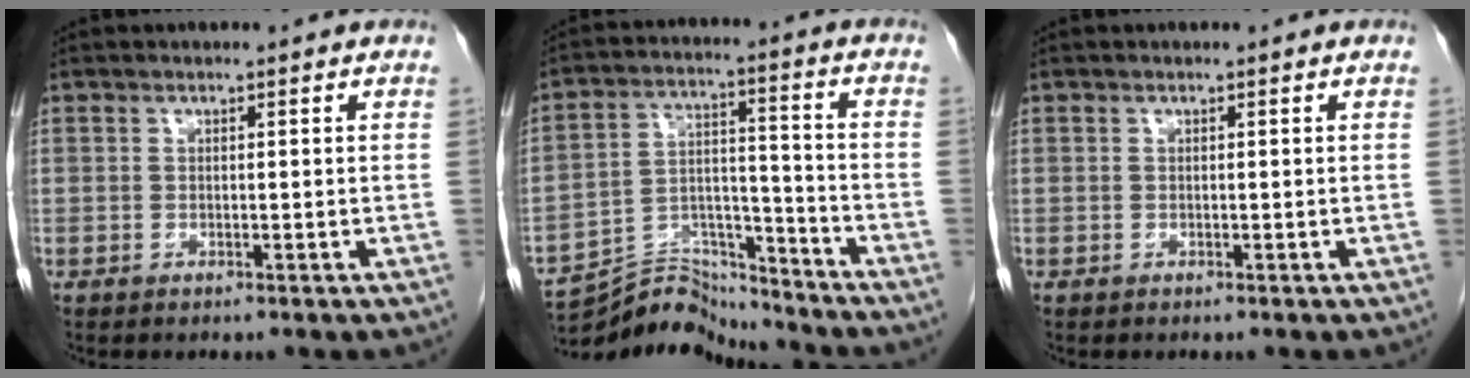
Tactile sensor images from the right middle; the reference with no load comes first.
{"total": 11.3, "force": [-11.3, 0.7, 0.1], "torque": [-0.002, 0.033, -0.203]}
{"total": 0.0}